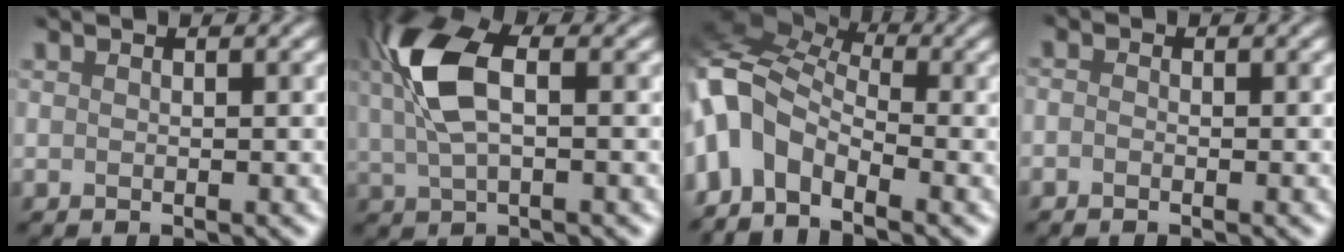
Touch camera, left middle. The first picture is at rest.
{"total": 5.7, "force": [1.6, 2.5, 4.8], "torque": [-0.136, 0.014, 0.034]}
{"total": 7.0, "force": [-2.0, 4.5, 5.0], "torque": [-0.128, 0.009, -0.046]}
{"total": 0.9, "force": [-0.9, -0.1, -0.2], "torque": [-0.016, 0.002, -0.005]}